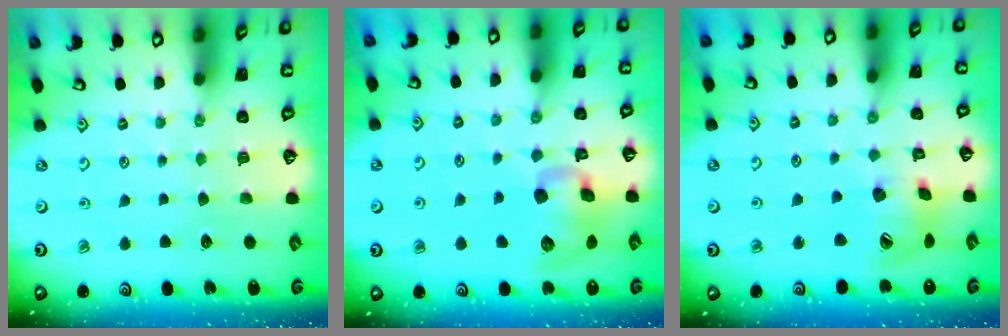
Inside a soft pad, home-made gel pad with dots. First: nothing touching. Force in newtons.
{"total": 13.0, "press": 12.8, "slide": 2.0}
{"total": 15.4, "press": 15.2, "slide": 2.2}